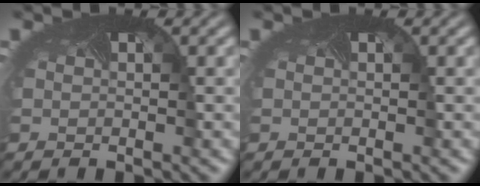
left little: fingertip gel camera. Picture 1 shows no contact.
{"total": 0.0}